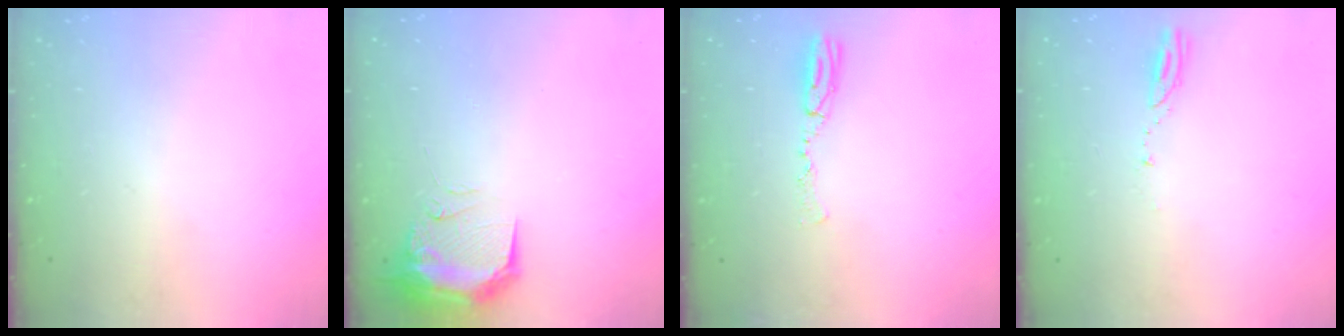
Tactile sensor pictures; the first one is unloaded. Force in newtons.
{"total": 14.8, "press": 11.3, "slide": 9.5}
{"total": 5.6, "press": 5.3, "slide": 1.9}
{"total": 3.3, "press": 3.3, "slide": 0.3}